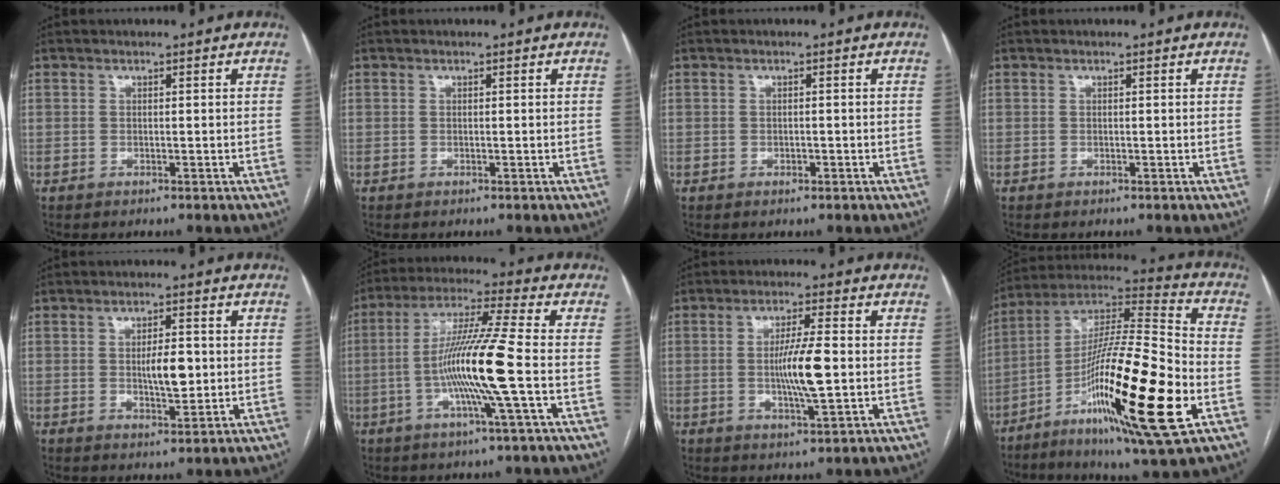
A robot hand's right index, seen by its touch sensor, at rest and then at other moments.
{"total": 0.0}
{"total": 0.5, "force": [-0.3, 0.3, 0.3], "torque": [-0.005, 0.000, -0.004]}
{"total": 0.0}
{"total": 4.9, "force": [0.0, 1.5, 4.7], "torque": [-0.075, -0.002, 0.004]}
{"total": 12.8, "force": [-2.6, -1.6, 12.4], "torque": [-0.233, -0.004, -0.058]}
{"total": 7.3, "force": [-0.5, 0.3, 7.2], "torque": [-0.137, -0.006, -0.010]}
{"total": 25.4, "force": [-8.3, 1.5, 23.9], "torque": [-0.415, -0.033, -0.146]}